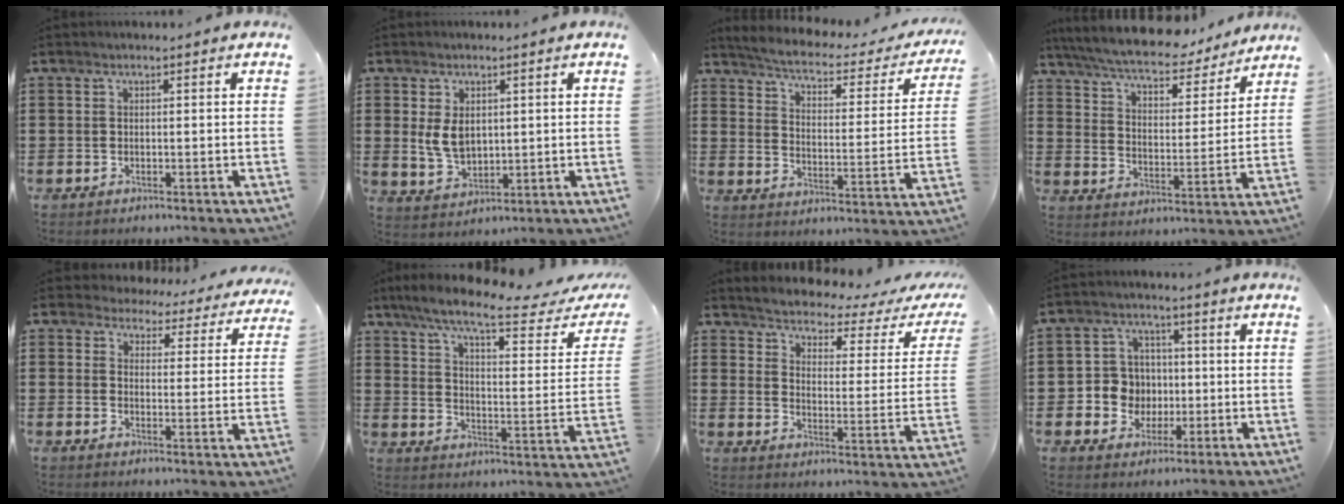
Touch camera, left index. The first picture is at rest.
{"total": 5.0, "force": [1.1, 3.3, 3.5], "torque": [-0.075, 0.002, 0.017]}
{"total": 3.2, "force": [2.8, 0.2, 1.6], "torque": [-0.053, -0.028, 0.037]}
{"total": 7.1, "force": [6.7, 0.9, 2.3], "torque": [-0.075, -0.040, 0.115]}
{"total": 4.1, "force": [4.0, 1.0, 0.3], "torque": [-0.029, -0.026, 0.068]}
{"total": 9.8, "force": [7.4, 0.5, 6.4], "torque": [-0.143, -0.043, 0.119]}
{"total": 2.8, "force": [2.7, 0.2, 0.7], "torque": [-0.035, -0.030, 0.037]}
{"total": 6.5, "force": [-0.4, 6.3, 1.6], "torque": [-0.055, 0.018, -0.002]}